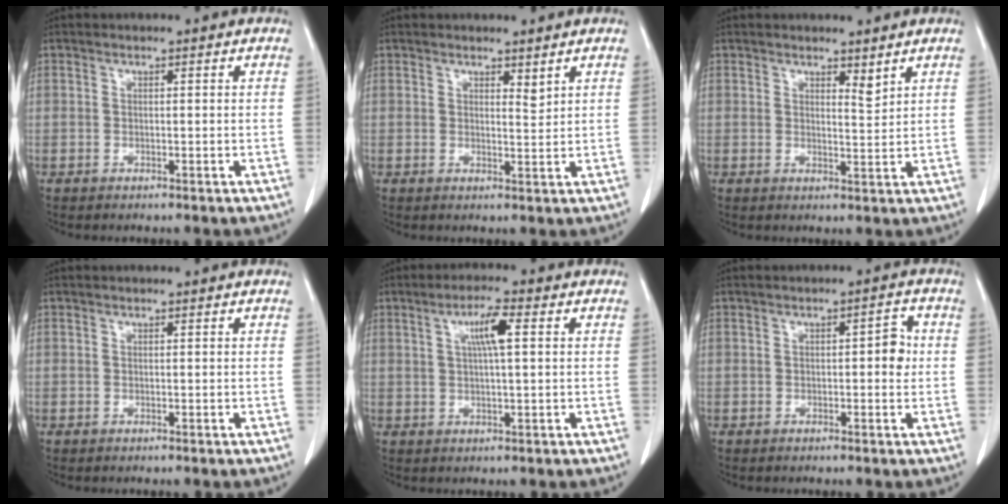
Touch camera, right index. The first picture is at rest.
{"total": 1.6, "force": [1.2, 0.4, 0.9], "torque": [-0.014, -0.011, 0.021]}
{"total": 2.0, "force": [1.6, 0.3, 1.1], "torque": [-0.022, -0.012, 0.030]}
{"total": 0.0}
{"total": 4.9, "force": [1.4, 0.4, 4.7], "torque": [-0.086, 0.005, 0.025]}
{"total": 3.0, "force": [0.1, 1.1, 2.8], "torque": [-0.032, 0.011, -0.001]}